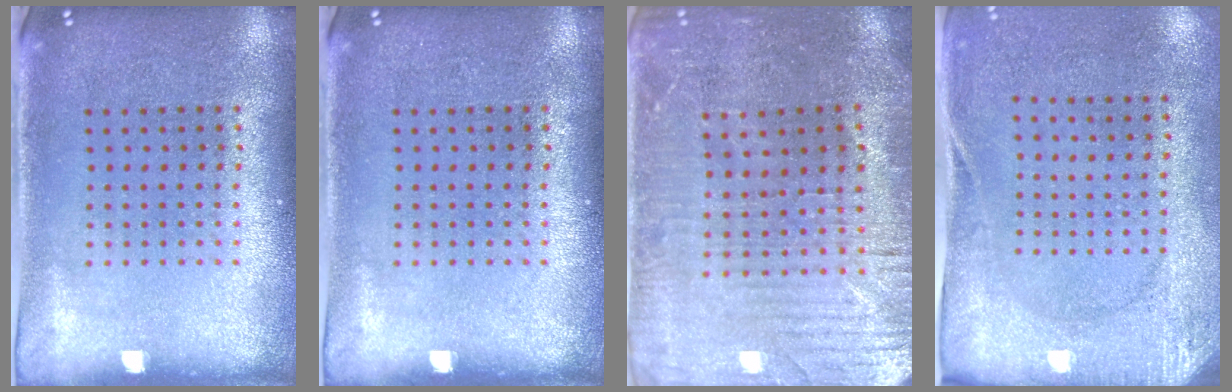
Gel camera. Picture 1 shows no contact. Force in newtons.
{"total": 0.0}
{"total": 1.8, "press": 1.8, "slide": 0.5}
{"total": 2.7, "press": 2.1, "slide": 1.7}